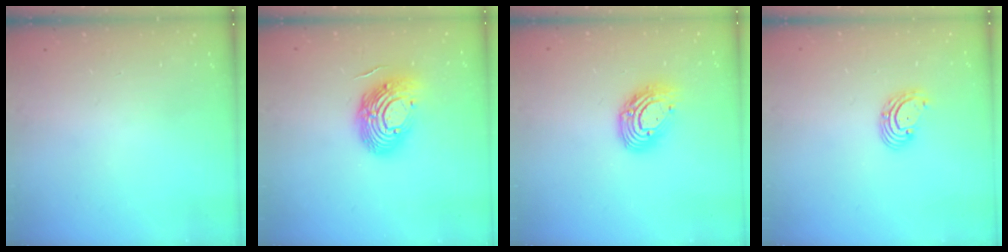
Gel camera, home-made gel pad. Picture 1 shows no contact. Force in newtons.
{"total": 14.7, "press": 14.6, "slide": 1.2}
{"total": 12.0, "press": 11.9, "slide": 1.0}
{"total": 2.8, "press": 2.8, "slide": 0.2}